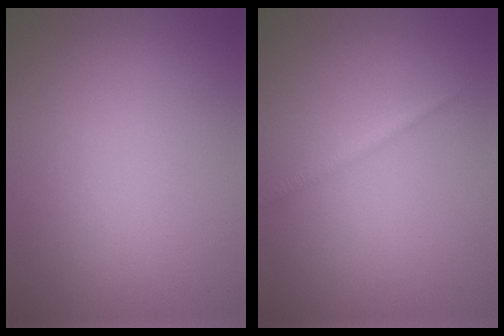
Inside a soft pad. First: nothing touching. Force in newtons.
{"total": 0.8, "press": 0.8, "slide": 0.1}